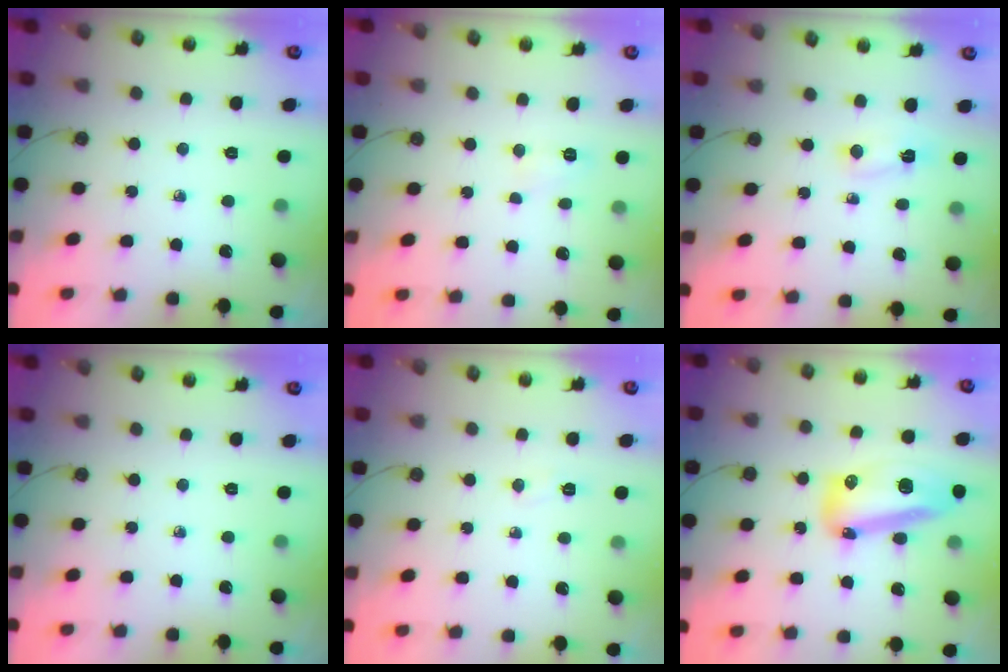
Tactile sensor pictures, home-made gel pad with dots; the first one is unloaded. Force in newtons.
{"total": 4.9, "press": 4.9, "slide": 0.7}
{"total": 2.4, "press": 2.2, "slide": 0.8}
{"total": 0.0}
{"total": 3.4, "press": 3.4, "slide": 0.5}
{"total": 15.5, "press": 15.1, "slide": 3.1}